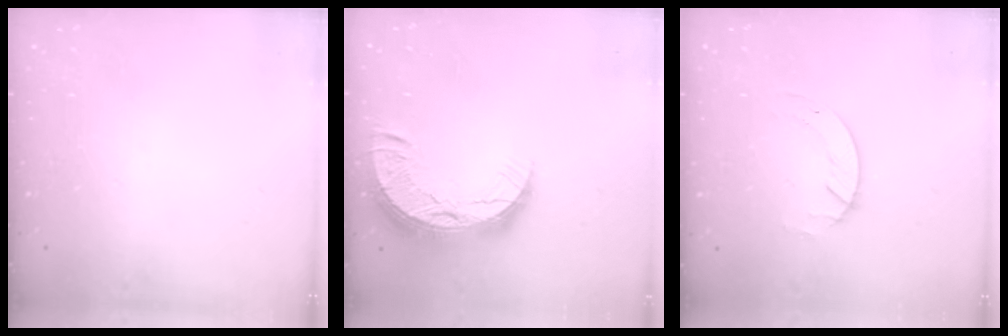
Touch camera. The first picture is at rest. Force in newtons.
{"total": 13.4, "press": 13.4, "slide": 0.9}
{"total": 2.6, "press": 2.6, "slide": 0.3}